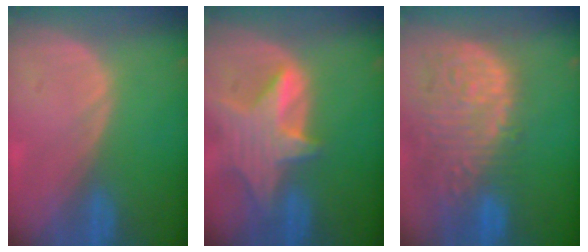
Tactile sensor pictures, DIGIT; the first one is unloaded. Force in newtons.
{"total": 8.1, "press": 7.4, "slide": 3.3}
{"total": 14.7, "press": 12.1, "slide": 8.4}